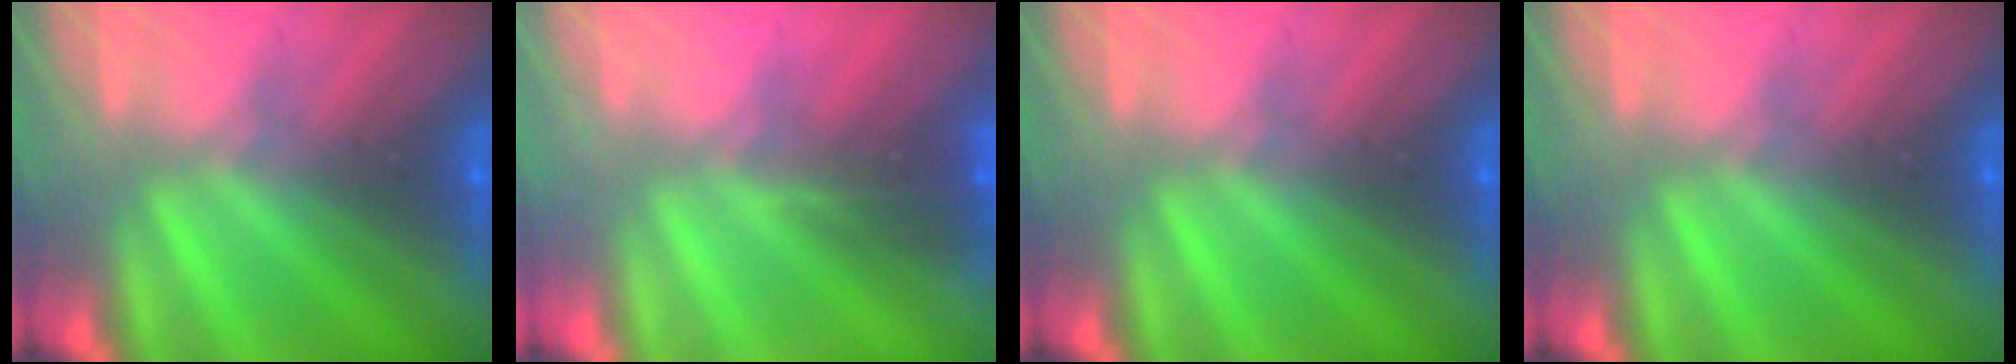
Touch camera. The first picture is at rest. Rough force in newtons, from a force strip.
{"total": 4.5}
{"total": 0.0}
{"total": 0.0}